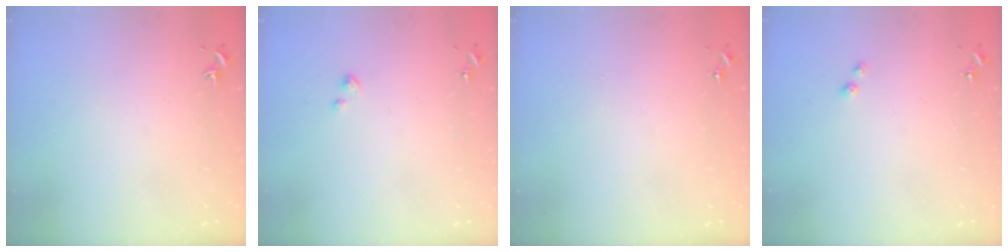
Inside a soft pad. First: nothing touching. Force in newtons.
{"total": 1.1, "press": 1.1, "slide": 0.2}
{"total": 0.0}
{"total": 2.3, "press": 2.3, "slide": 0.3}